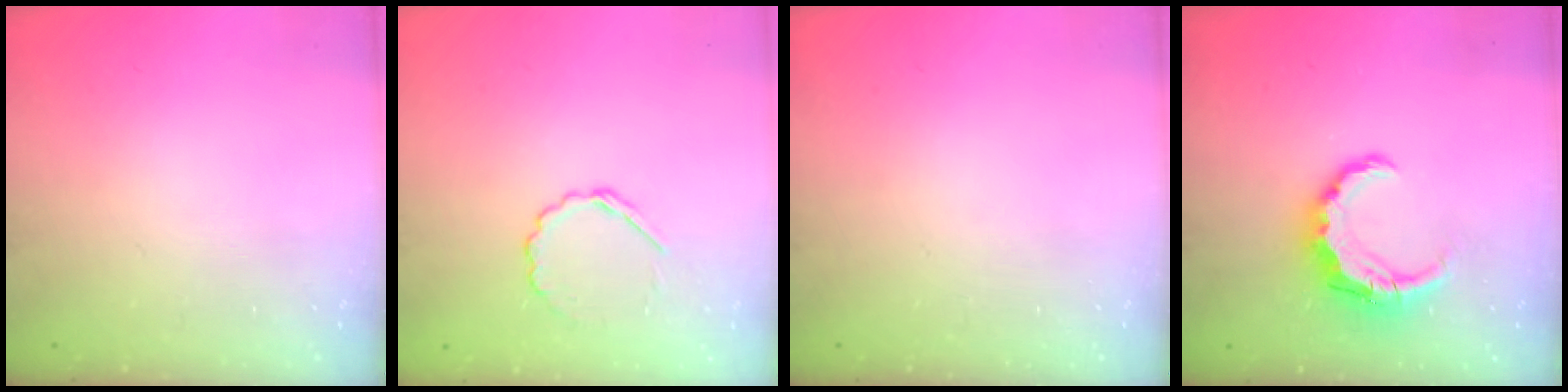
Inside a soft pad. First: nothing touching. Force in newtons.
{"total": 5.5, "press": 5.2, "slide": 1.7}
{"total": 0.0}
{"total": 8.2, "press": 8.2, "slide": 0.4}